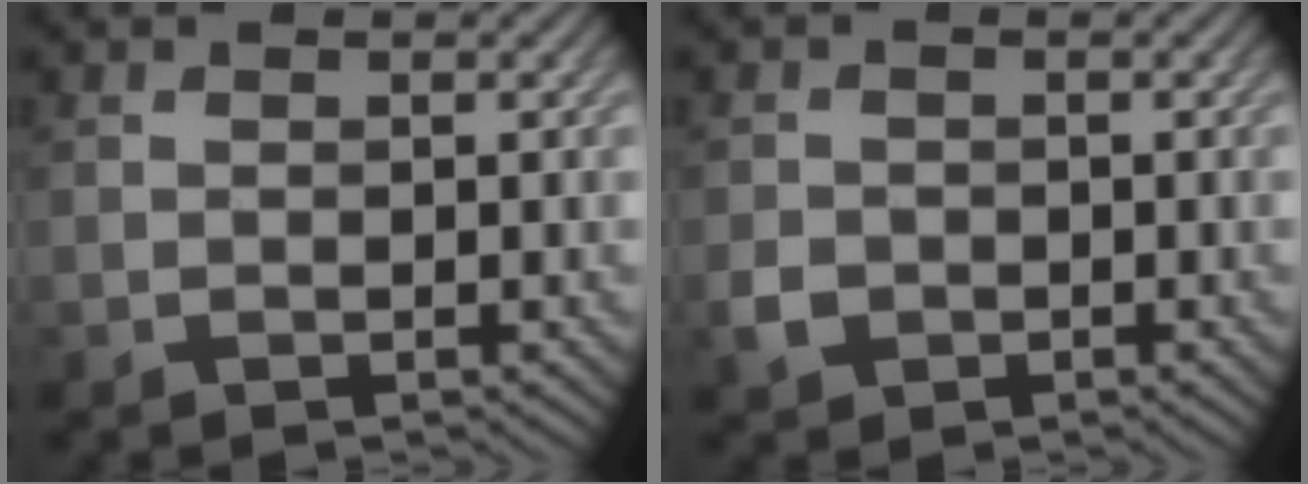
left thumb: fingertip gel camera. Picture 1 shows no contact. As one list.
[{"total": 2.2, "force": [-0.9, 1.9, 0.8], "torque": [-0.018, -0.005, -0.020]}]